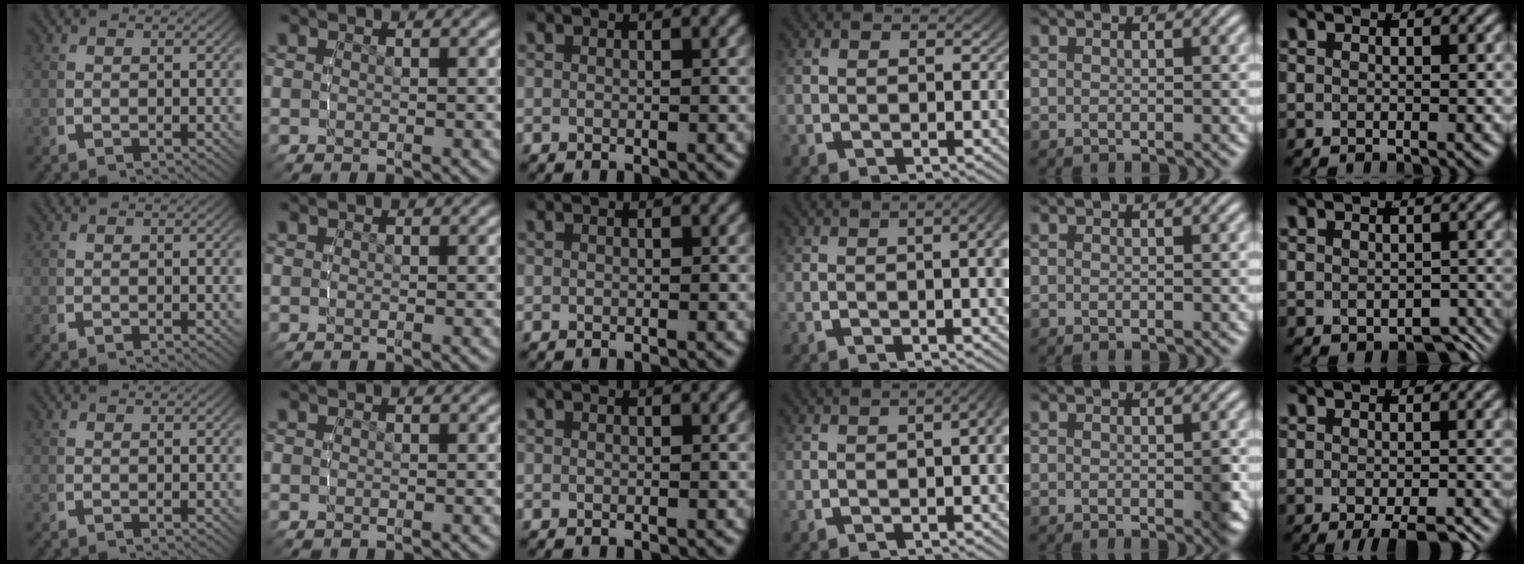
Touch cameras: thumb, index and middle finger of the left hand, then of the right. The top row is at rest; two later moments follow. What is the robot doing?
{"motion": "lift_and_place", "object": "glasses"}